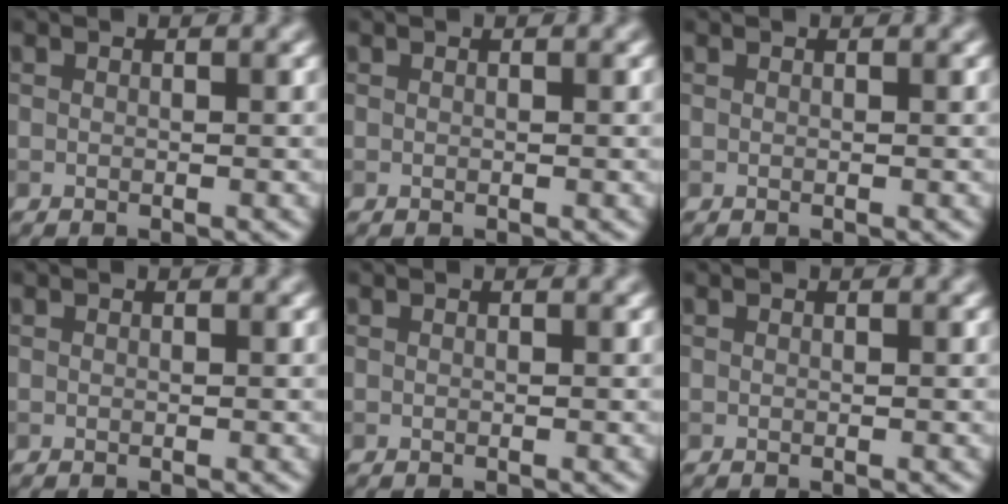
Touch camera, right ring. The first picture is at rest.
{"total": 0.0}
{"total": 0.0}
{"total": 0.0}
{"total": 0.0}
{"total": 0.0}